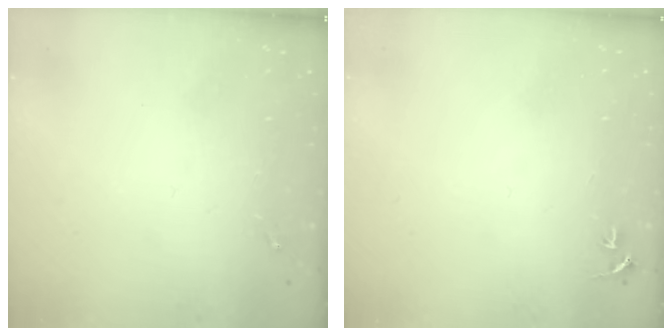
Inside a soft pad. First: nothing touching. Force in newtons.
{"total": 3.1, "press": 3.1, "slide": 0.3}